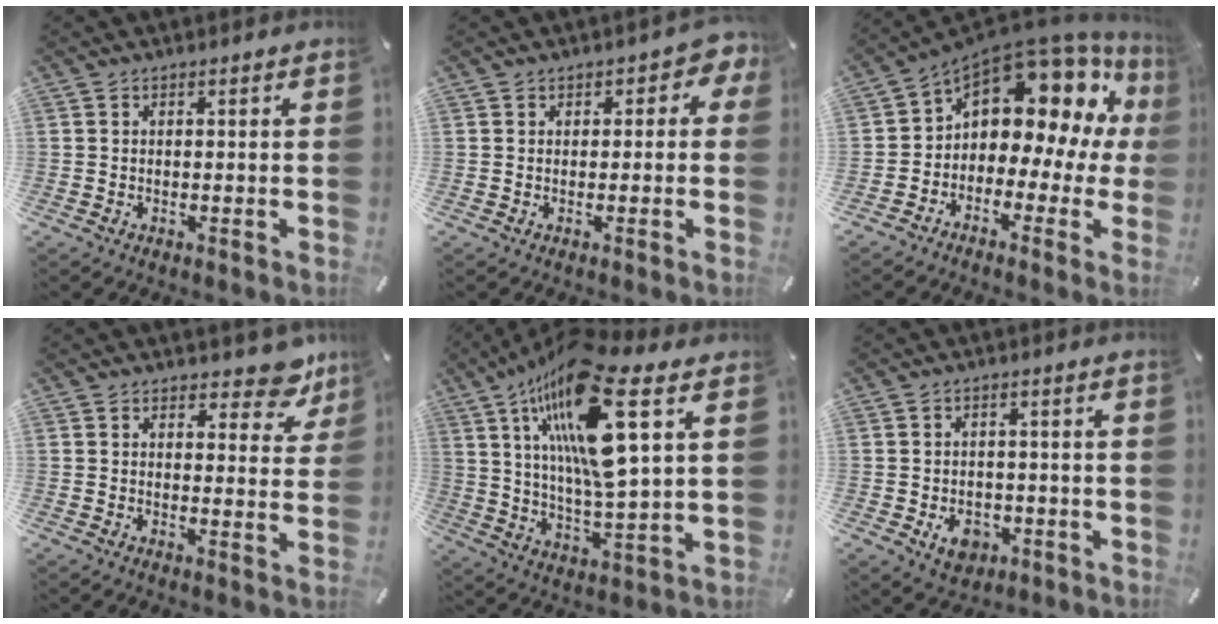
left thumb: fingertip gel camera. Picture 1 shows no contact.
{"total": 2.7, "force": [0.5, 2.0, 1.7], "torque": [-0.010, -0.002, 0.002]}
{"total": 13.4, "force": [6.6, 8.5, 8.1], "torque": [-0.117, -0.057, 0.108]}
{"total": 7.9, "force": [5.9, 3.8, 3.8], "torque": [-0.027, -0.042, 0.097]}
{"total": 21.2, "force": [10.1, 5.4, 17.9], "torque": [-0.361, -0.049, 0.149]}
{"total": 5.8, "force": [-2.0, 4.4, 3.1], "torque": [-0.047, 0.003, -0.037]}